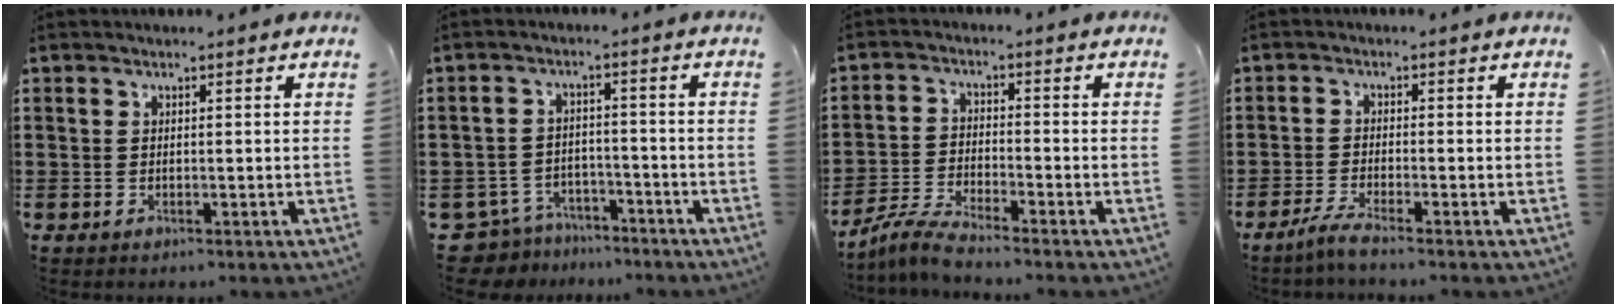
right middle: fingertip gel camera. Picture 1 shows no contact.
{"total": 5.1, "force": [-5.0, 1.2, 0.4], "torque": [-0.042, -0.001, -0.110]}
{"total": 4.8, "force": [-4.5, -0.1, 1.7], "torque": [-0.050, -0.011, -0.091]}
{"total": 2.7, "force": [-2.2, -0.4, 1.5], "torque": [-0.041, -0.008, -0.044]}